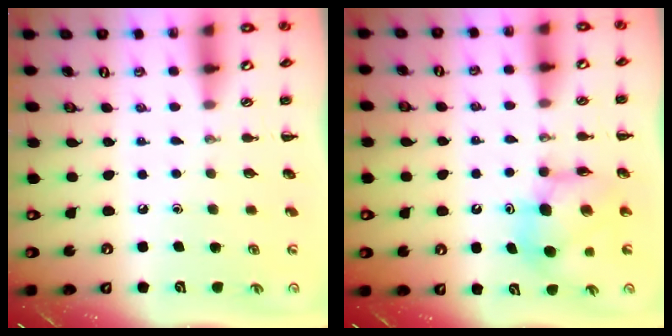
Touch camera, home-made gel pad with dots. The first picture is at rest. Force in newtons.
{"total": 7.4, "press": 7.4, "slide": 0.6}